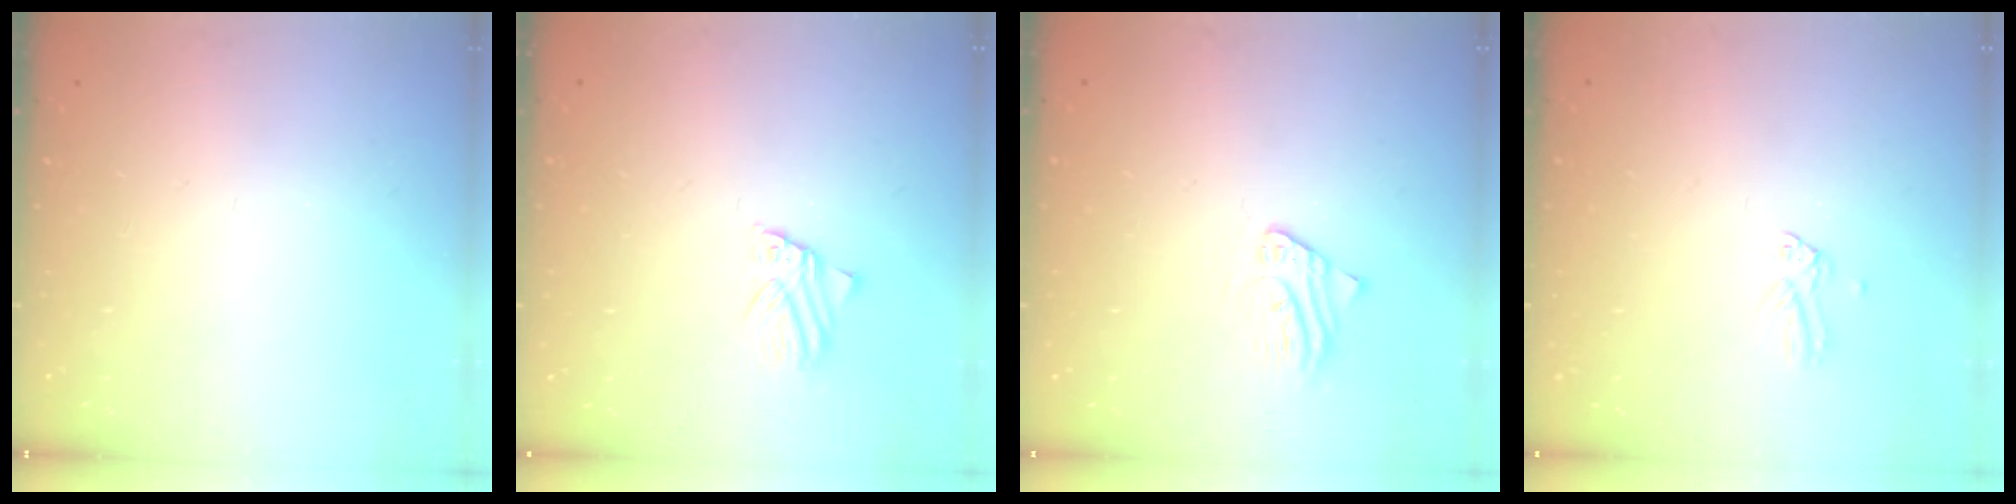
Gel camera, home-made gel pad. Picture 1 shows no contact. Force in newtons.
{"total": 1.8, "press": 1.8, "slide": 0.2}
{"total": 2.2, "press": 2.2, "slide": 0.3}
{"total": 0.0}